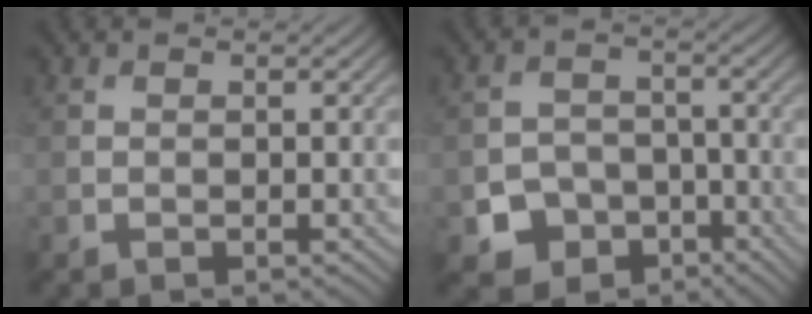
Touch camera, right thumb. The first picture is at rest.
{"total": 6.0, "force": [-3.3, 4.6, 2.1], "torque": [-0.040, -0.009, -0.062]}